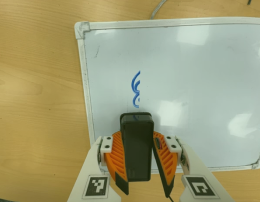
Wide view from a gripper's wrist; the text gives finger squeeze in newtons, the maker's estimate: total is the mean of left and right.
{"total": 10.6, "left": 10.2, "right": 11.0}